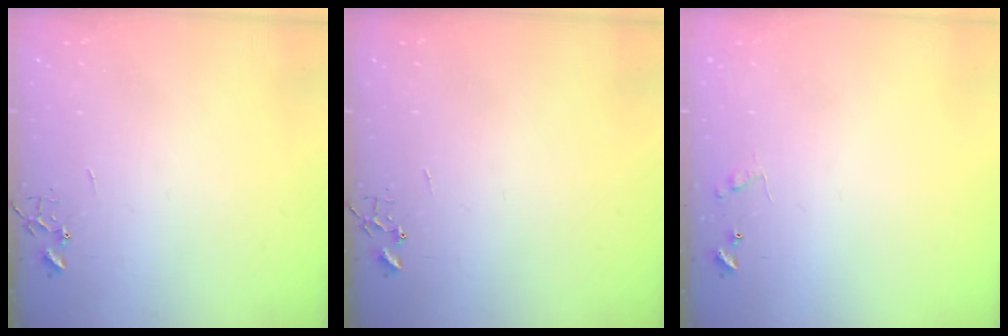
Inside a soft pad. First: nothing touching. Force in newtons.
{"total": 0.0}
{"total": 7.7, "press": 7.7, "slide": 0.3}